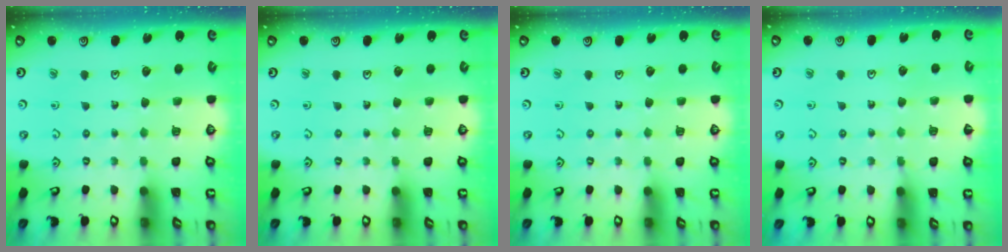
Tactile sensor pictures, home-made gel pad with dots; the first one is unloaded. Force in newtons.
{"total": 0.0}
{"total": 0.0}
{"total": 3.4, "press": 3.3, "slide": 0.6}